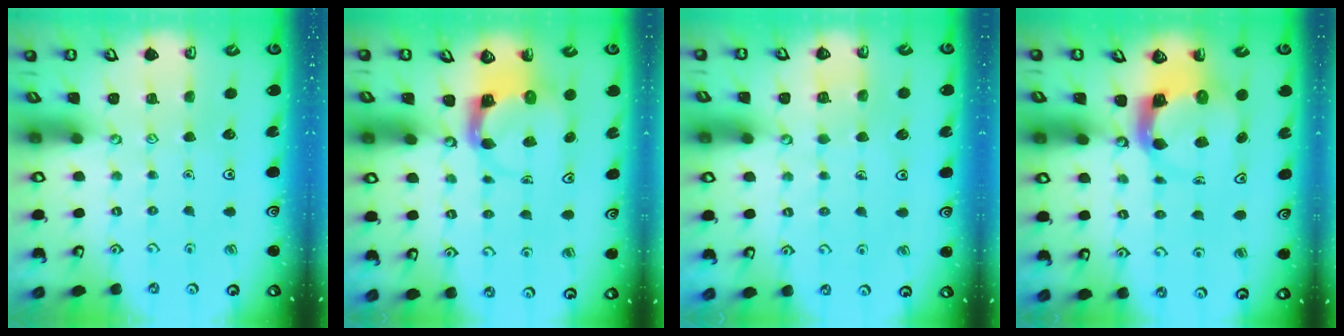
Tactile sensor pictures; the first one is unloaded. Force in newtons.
{"total": 3.9, "press": 3.9, "slide": 0.4}
{"total": 2.8, "press": 2.8, "slide": 0.3}
{"total": 4.3, "press": 4.3, "slide": 0.6}